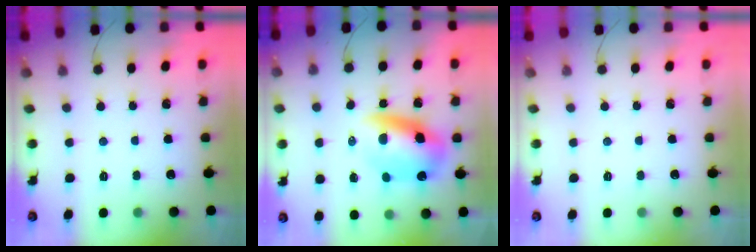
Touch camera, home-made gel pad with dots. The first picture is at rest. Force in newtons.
{"total": 11.0, "press": 10.7, "slide": 2.7}
{"total": 0.0}